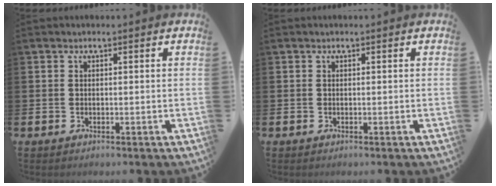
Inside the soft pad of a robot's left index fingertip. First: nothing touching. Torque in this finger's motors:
{"motor_torque": [-0.04, -0.12, -0.04, -0.01]}